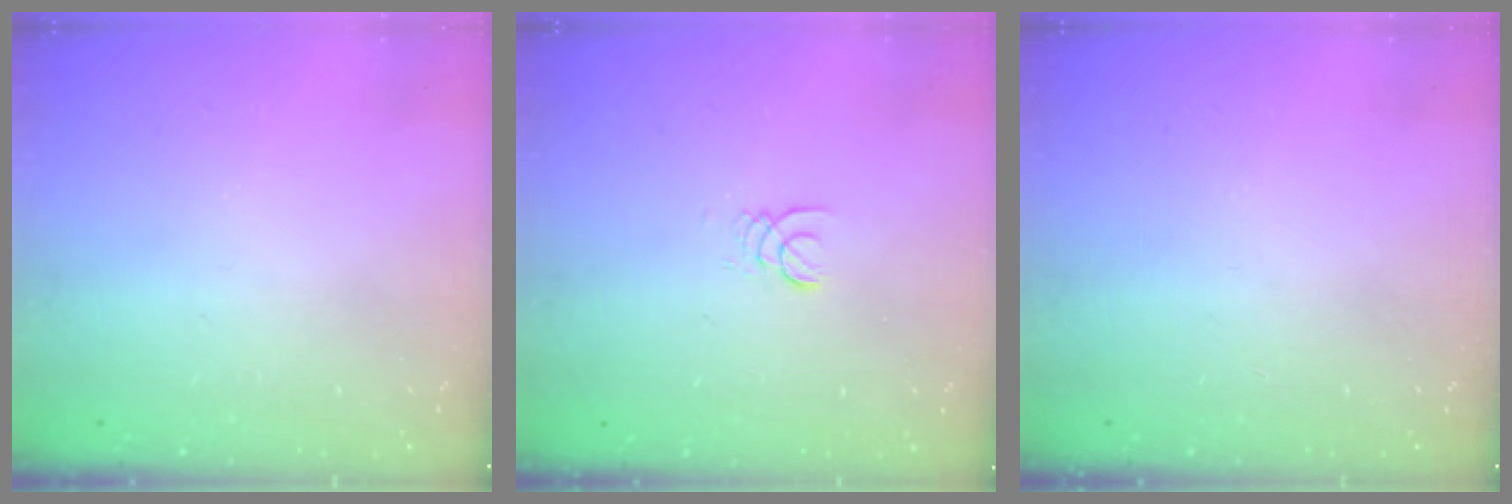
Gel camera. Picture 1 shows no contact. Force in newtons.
{"total": 1.3, "press": 1.3, "slide": 0.1}
{"total": 0.0}